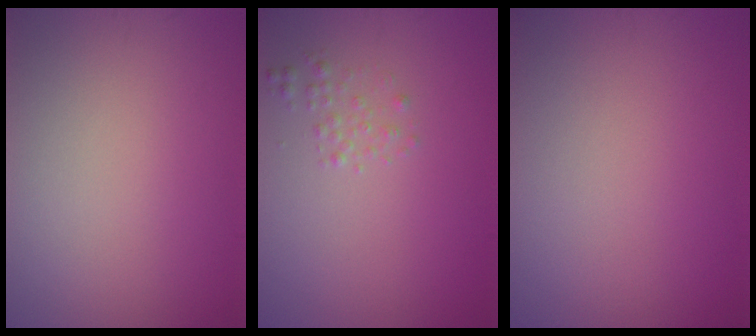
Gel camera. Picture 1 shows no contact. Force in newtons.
{"total": 1.0, "press": 1.0, "slide": 0.1}
{"total": 0.0}